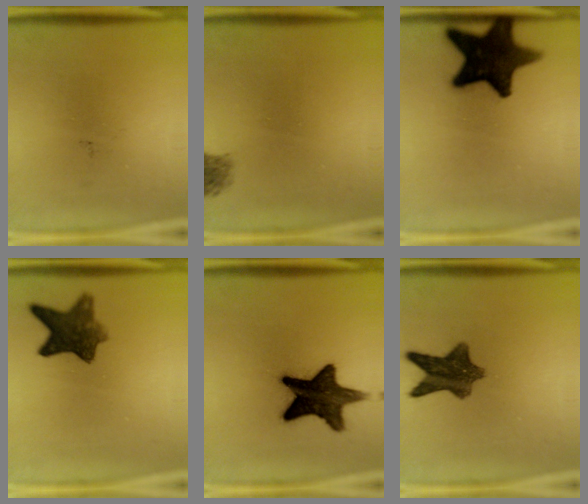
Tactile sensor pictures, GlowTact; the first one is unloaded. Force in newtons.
{"total": 1.8}
{"total": 16.2}
{"total": 8.4}
{"total": 15.2}
{"total": 9.5}